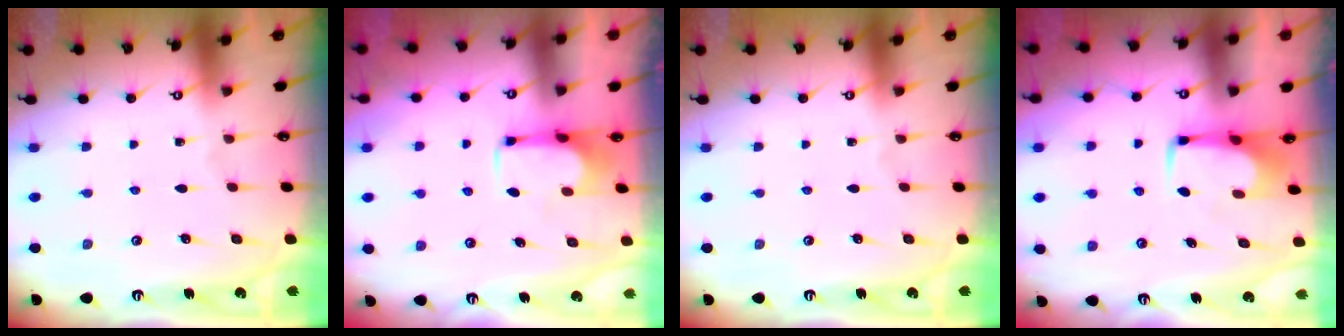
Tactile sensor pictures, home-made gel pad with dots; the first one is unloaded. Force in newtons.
{"total": 2.1, "press": 1.9, "slide": 0.8}
{"total": 0.0}
{"total": 1.6, "press": 1.4, "slide": 0.7}